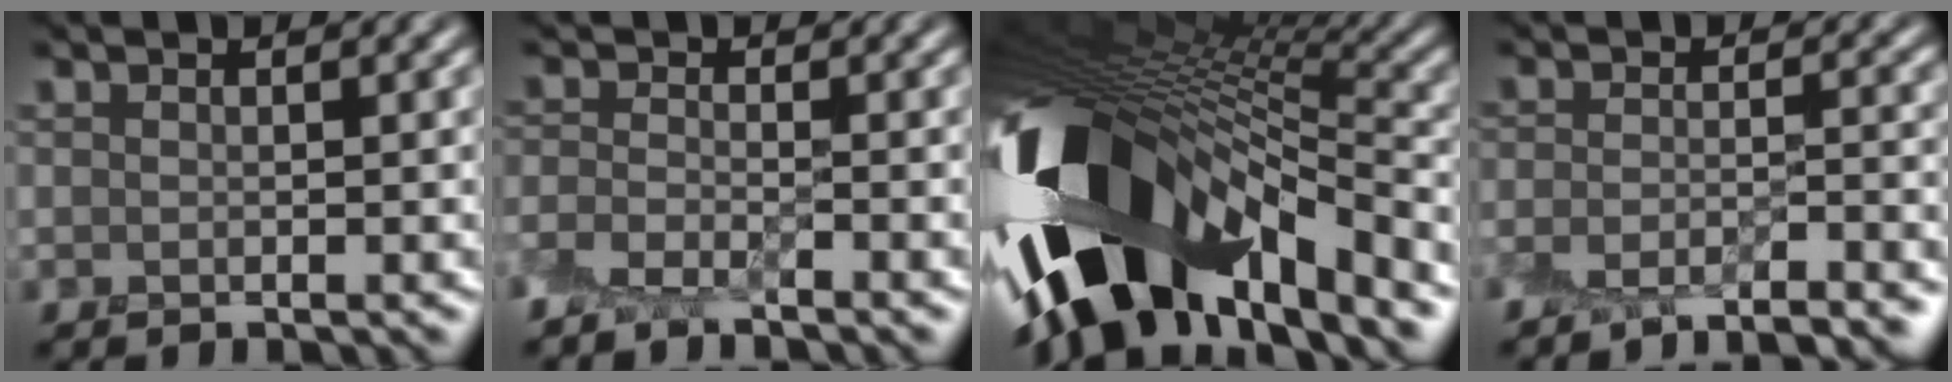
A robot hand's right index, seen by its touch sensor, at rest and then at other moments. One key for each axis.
{"total": 2.1, "fx": -2.0, "fy": 0.3, "fz": 0.5, "tx": -0.017, "ty": -0.005, "tz": -0.052}
{"total": 16.2, "fx": -5.5, "fy": 7.7, "fz": 13.2, "tx": -0.251, "ty": -0.015, "tz": -0.093}
{"total": 6.8, "fx": -6.3, "fy": 1.1, "fz": 2.4, "tx": -0.037, "ty": -0.004, "tz": -0.093}